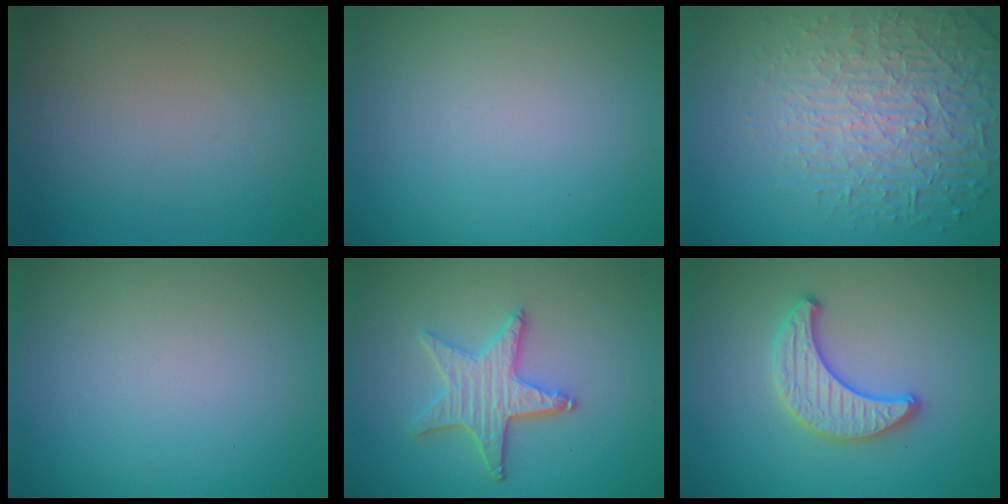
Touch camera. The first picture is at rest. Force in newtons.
{"total": 0.0}
{"total": 6.7, "press": 5.1, "slide": 4.4}
{"total": 0.0}
{"total": 4.3, "press": 3.7, "slide": 2.3}
{"total": 3.4, "press": 3.3, "slide": 0.5}